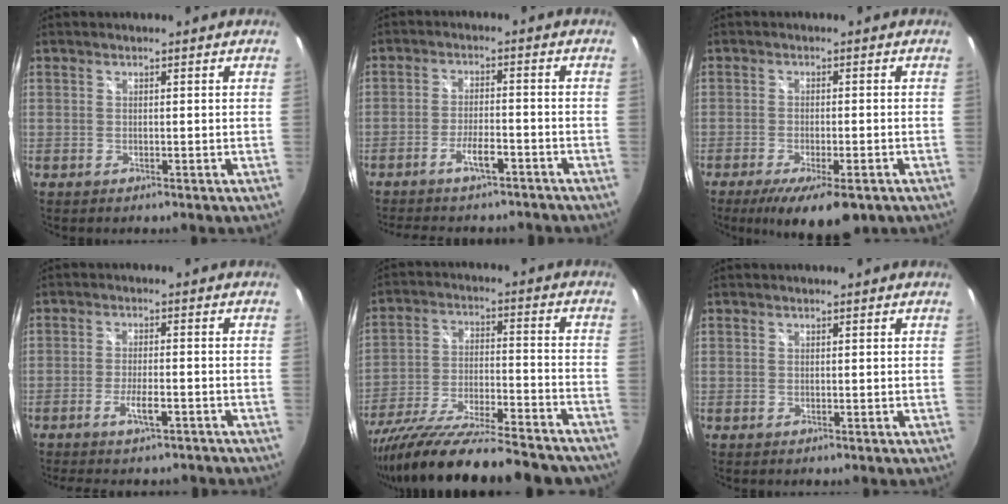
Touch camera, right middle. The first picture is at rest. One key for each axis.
{"total": 7.6, "fx": -6.4, "fy": 1.9, "fz": 3.8, "tx": -0.082, "ty": -0.004, "tz": -0.100}
{"total": 10.3, "fx": -6.7, "fy": 2.9, "fz": 7.2, "tx": -0.140, "ty": -0.030, "tz": -0.103}
{"total": 4.4, "fx": -3.4, "fy": 0.8, "fz": 2.7, "tx": -0.063, "ty": -0.005, "tz": -0.058}
{"total": 28.6, "fx": -24.2, "fy": 5.2, "fz": 14.3, "tx": -0.256, "ty": -0.072, "tz": -0.358}
{"total": 0.0}